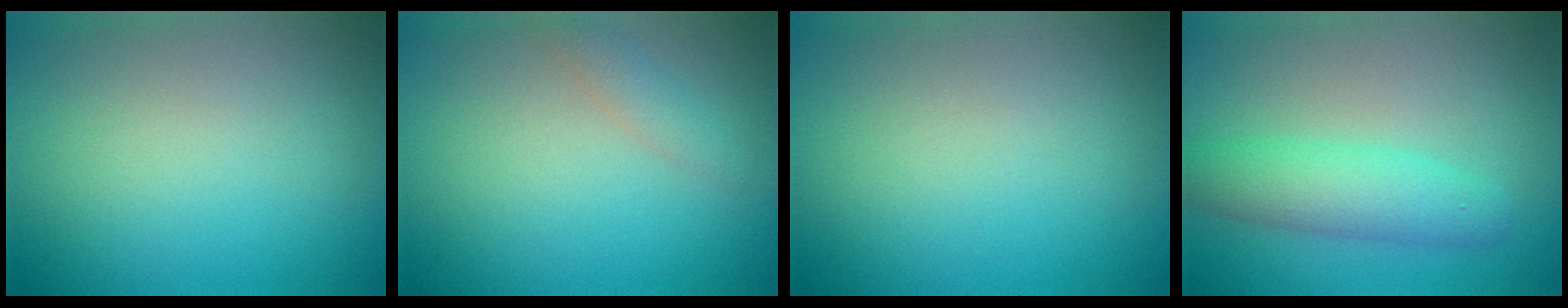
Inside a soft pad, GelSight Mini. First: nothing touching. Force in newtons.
{"total": 1.5, "press": 1.5, "slide": 0.0}
{"total": 0.0}
{"total": 3.7, "press": 3.7, "slide": 0.2}